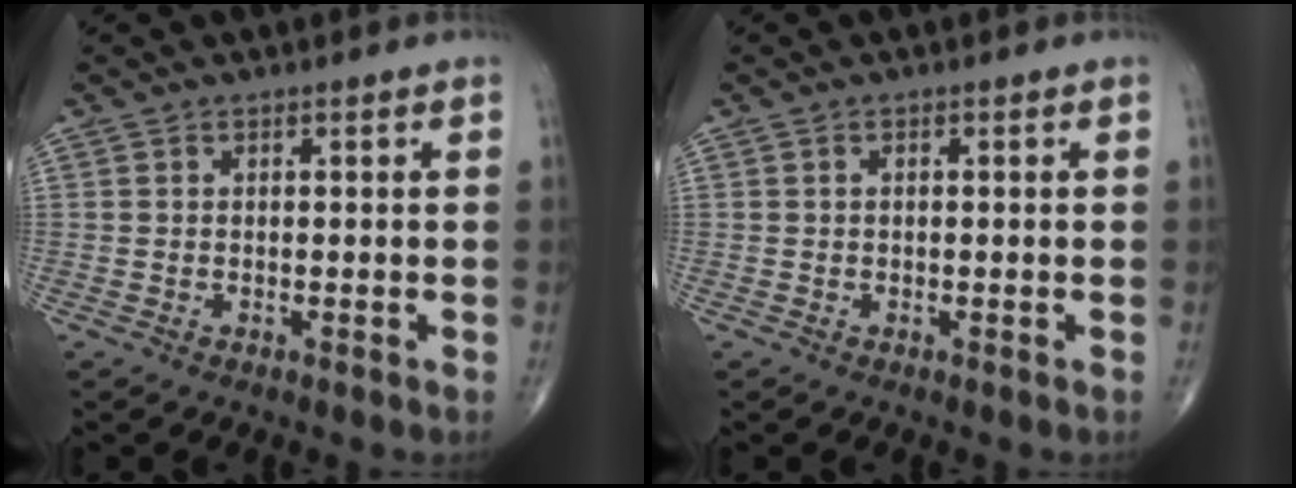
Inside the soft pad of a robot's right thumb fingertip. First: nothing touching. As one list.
[{"total": 0.0}]